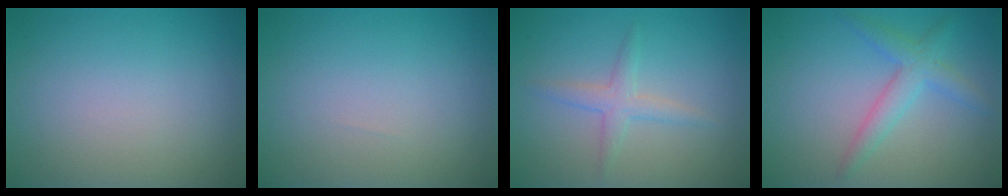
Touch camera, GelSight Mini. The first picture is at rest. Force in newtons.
{"total": 0.0}
{"total": 2.0, "press": 2.0, "slide": 0.1}
{"total": 2.1, "press": 2.1, "slide": 0.1}